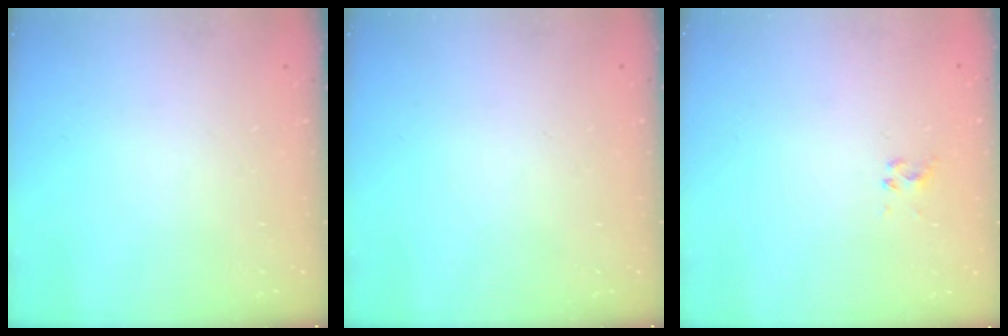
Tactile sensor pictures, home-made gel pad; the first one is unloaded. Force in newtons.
{"total": 0.0}
{"total": 2.3, "press": 2.1, "slide": 1.0}